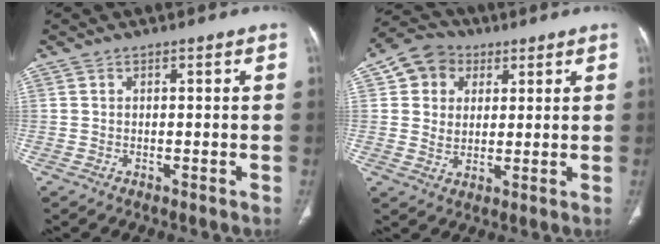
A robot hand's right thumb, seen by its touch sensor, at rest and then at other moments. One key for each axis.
{"total": 9.0, "fx": 3.2, "fy": 7.6, "fz": 3.4, "tx": -0.033, "ty": -0.004, "tz": 0.052}